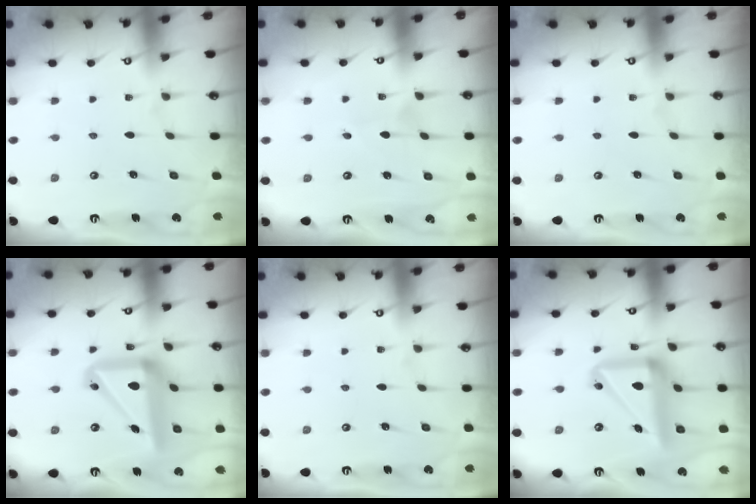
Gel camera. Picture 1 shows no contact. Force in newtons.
{"total": 3.0, "press": 3.0, "slide": 0.2}
{"total": 0.0}
{"total": 16.7, "press": 16.5, "slide": 2.5}
{"total": 0.0}
{"total": 17.6, "press": 17.4, "slide": 2.2}